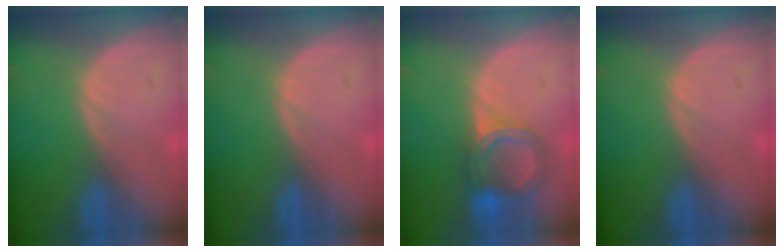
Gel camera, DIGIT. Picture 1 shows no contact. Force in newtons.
{"total": 0.0}
{"total": 6.5, "press": 5.8, "slide": 2.9}
{"total": 0.0}